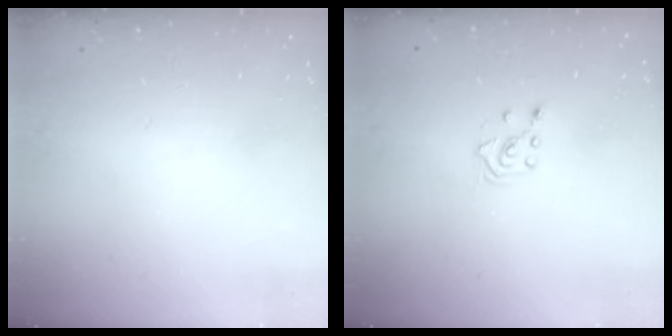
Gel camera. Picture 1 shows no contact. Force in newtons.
{"total": 3.3, "press": 3.2, "slide": 0.8}